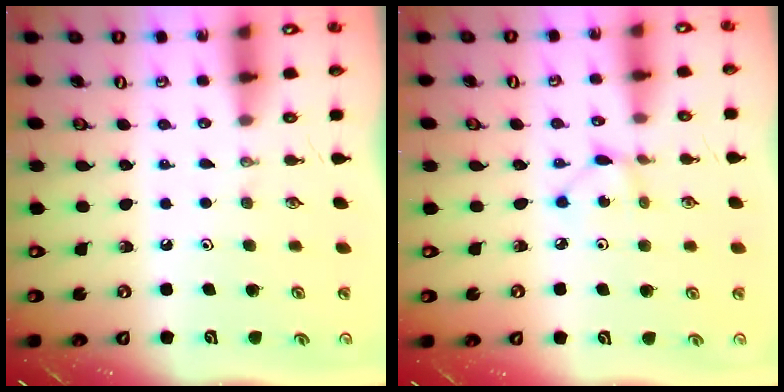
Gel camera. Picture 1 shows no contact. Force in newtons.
{"total": 2.0, "press": 2.0, "slide": 0.2}